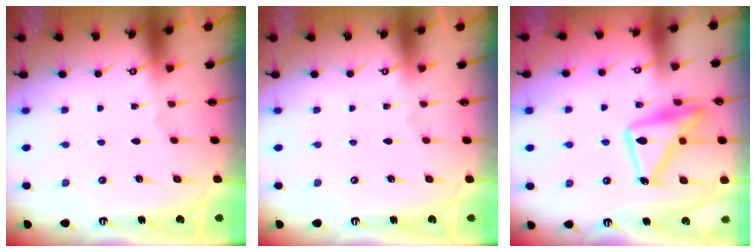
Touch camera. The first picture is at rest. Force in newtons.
{"total": 0.0}
{"total": 16.7, "press": 16.6, "slide": 1.1}